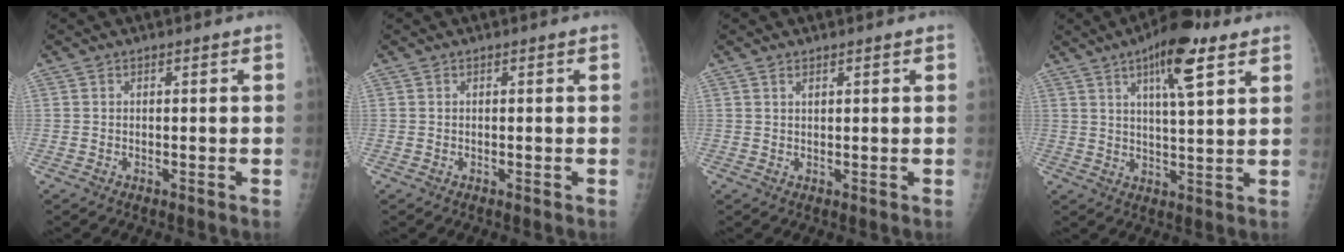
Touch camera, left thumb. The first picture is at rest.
{"total": 0.0}
{"total": 0.8, "force": [0.6, 0.1, 0.4], "torque": [-0.007, -0.003, 0.012]}
{"total": 11.1, "force": [6.0, 2.9, 8.9], "torque": [-0.132, -0.022, 0.091]}